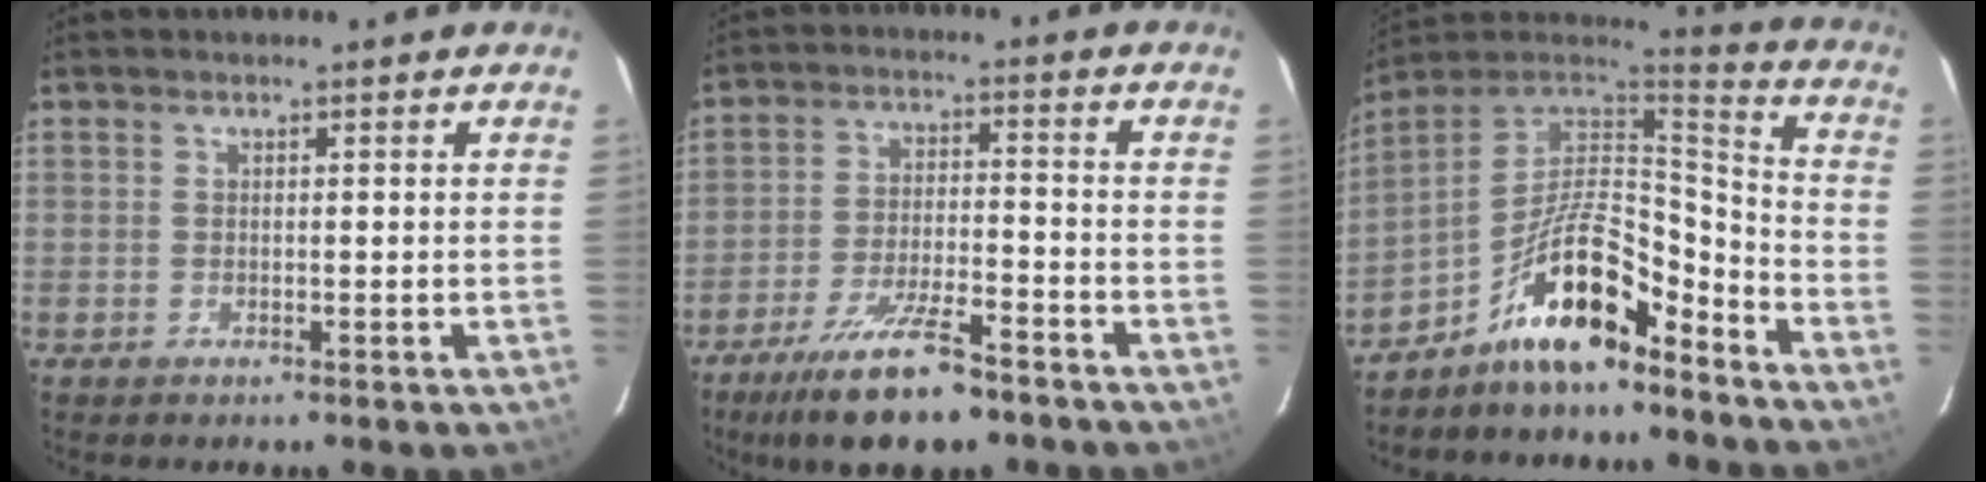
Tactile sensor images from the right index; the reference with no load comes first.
{"total": 13.0, "force": [-9.5, 3.6, 8.1], "torque": [-0.174, -0.017, -0.162]}
{"total": 14.2, "force": [-9.3, 4.7, 9.7], "torque": [-0.192, 0.020, -0.171]}